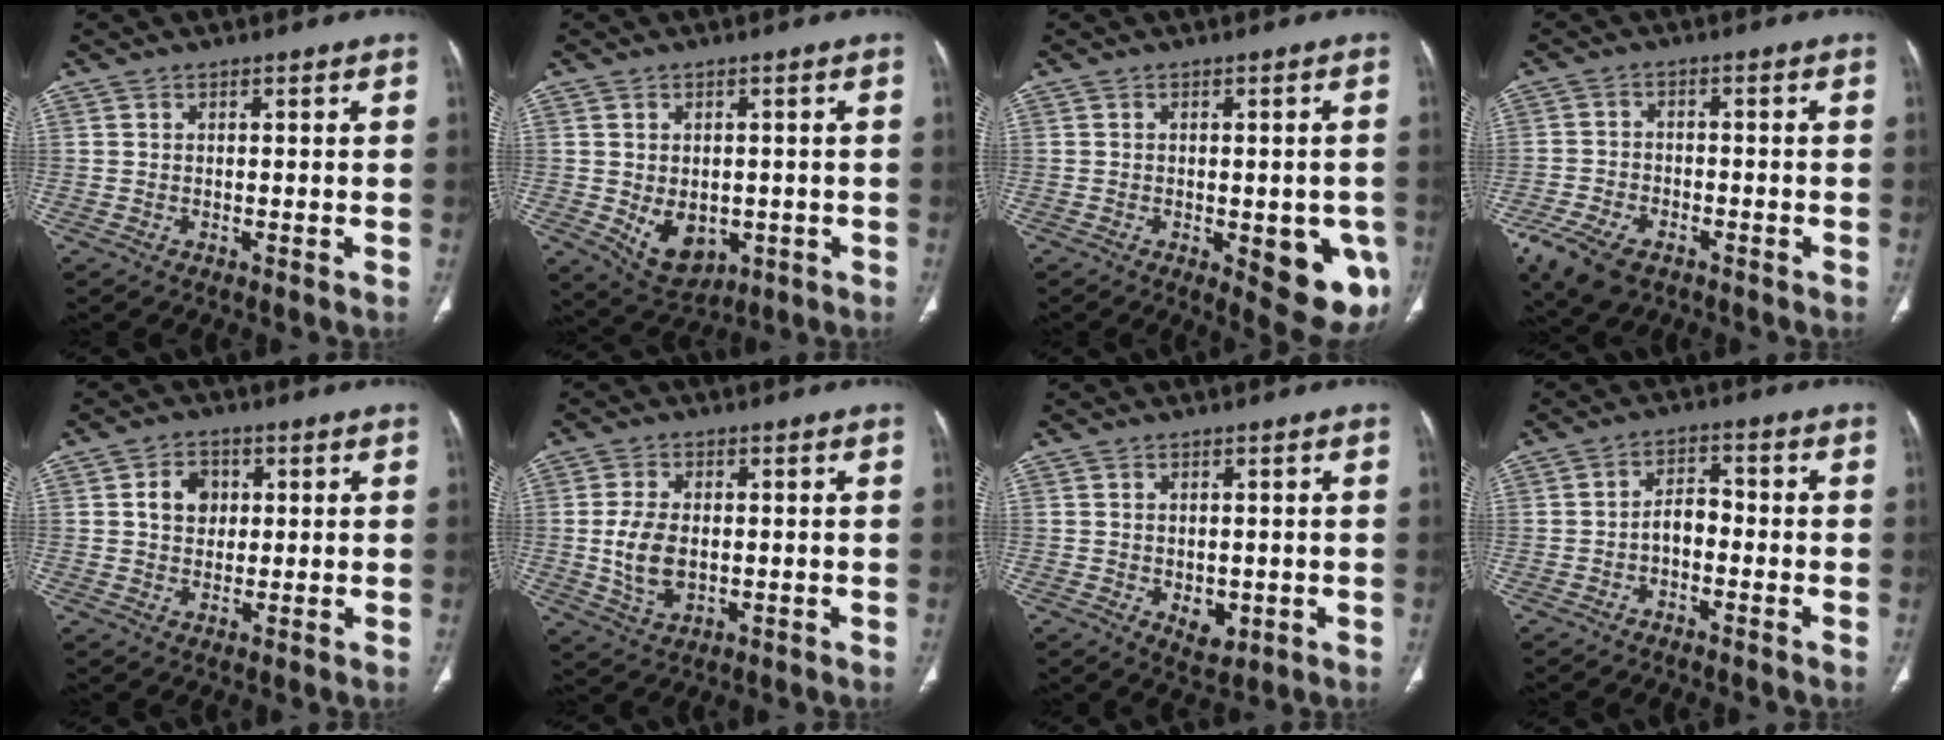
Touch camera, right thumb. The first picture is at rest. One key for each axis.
{"total": 8.3, "fx": -1.6, "fy": 5.9, "fz": 5.5, "tx": -0.064, "ty": -0.006, "tz": -0.004}
{"total": 11.7, "fx": -3.4, "fy": 5.0, "fz": 10.0, "tx": -0.094, "ty": -0.008, "tz": -0.027}
{"total": 9.7, "fx": -5.8, "fy": 5.4, "fz": 5.7, "tx": -0.111, "ty": 0.010, "tz": -0.100}
{"total": 5.5, "fx": 1.2, "fy": 4.4, "fz": 3.1, "tx": -0.029, "ty": 0.001, "tz": 0.018}
{"total": 8.0, "fx": -0.3, "fy": 5.0, "fz": 6.2, "tx": -0.117, "ty": -0.003, "tz": 0.002}
{"total": 4.6, "fx": -0.8, "fy": 3.1, "fz": 3.2, "tx": -0.031, "ty": -0.007, "tz": 0.001}
{"total": 4.2, "fx": -1.5, "fy": 2.6, "fz": 2.9, "tx": -0.038, "ty": 0.026, "tz": -0.032}